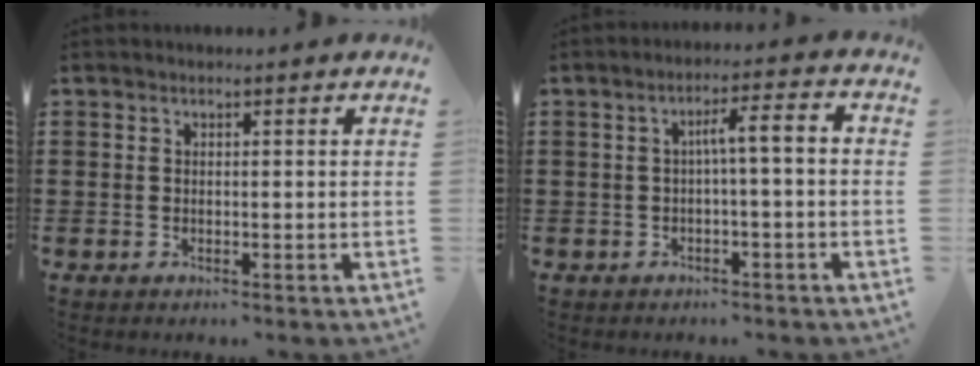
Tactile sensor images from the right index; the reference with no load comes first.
{"total": 3.7, "force": [-0.8, 0.3, 3.7], "torque": [-0.069, 0.009, -0.020]}